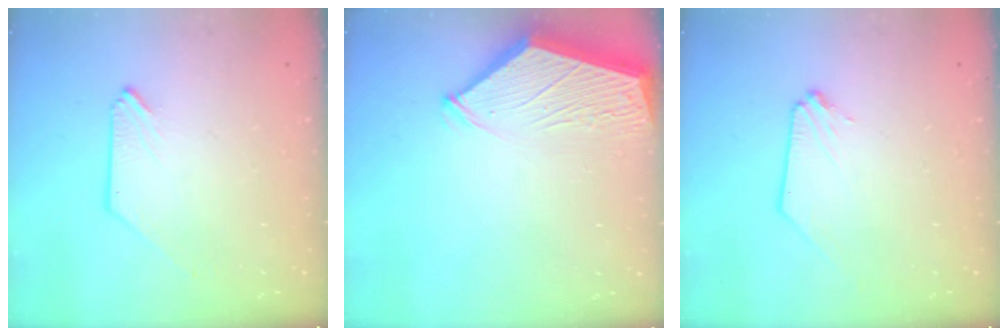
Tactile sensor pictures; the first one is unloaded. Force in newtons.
{"total": 3.8, "press": 3.7, "slide": 0.6}
{"total": 0.0}